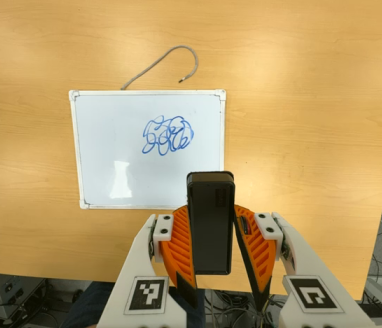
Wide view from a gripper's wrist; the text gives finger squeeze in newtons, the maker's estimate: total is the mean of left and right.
{"total": 6.1, "left": 5.4, "right": 6.8}